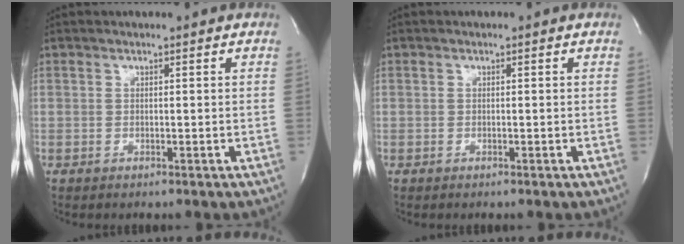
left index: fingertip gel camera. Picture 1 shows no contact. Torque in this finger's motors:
{"motor_torque": [0.00, 0.00, 0.00, 0.00]}